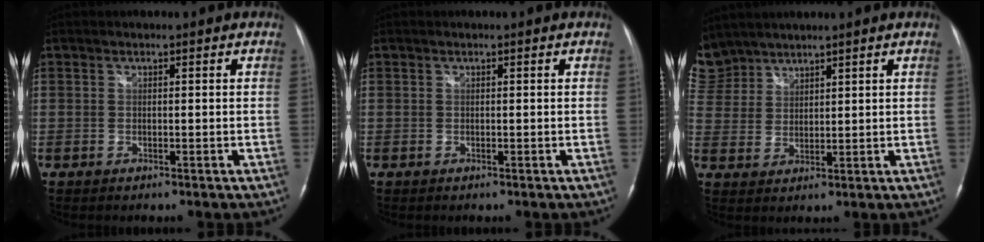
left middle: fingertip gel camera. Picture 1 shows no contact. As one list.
[{"total": 0.0}, {"total": 8.1, "force": [7.0, 4.0, 0.6], "torque": [-0.033, 0.013, 0.156]}]